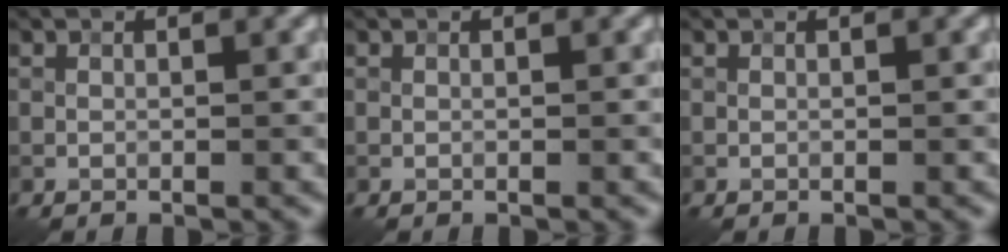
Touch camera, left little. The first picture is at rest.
{"total": 0.0}
{"total": 0.0}